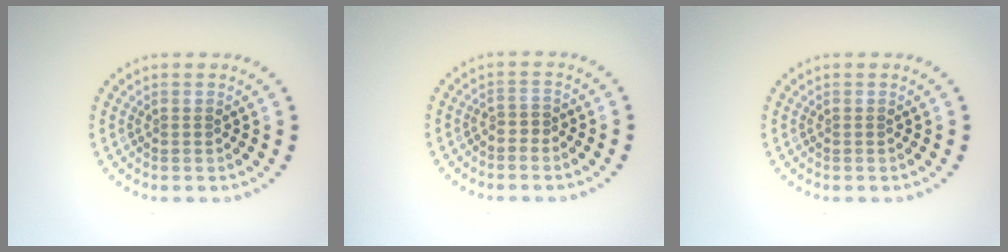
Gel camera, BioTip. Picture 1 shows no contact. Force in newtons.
{"total": 0.6, "press": 0.4, "slide": 0.5}
{"total": 0.0}